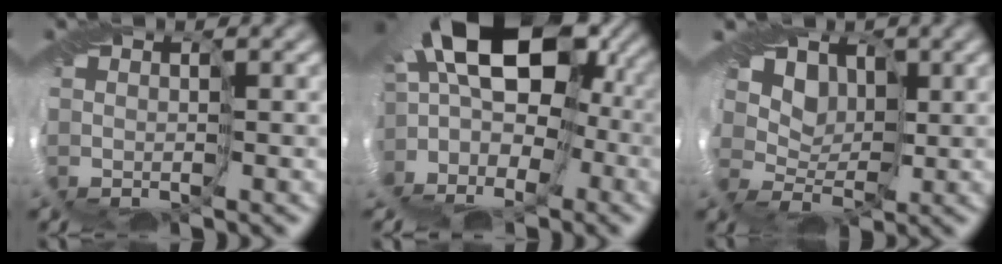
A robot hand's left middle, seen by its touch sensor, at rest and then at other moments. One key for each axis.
{"total": 15.9, "fx": -1.6, "fy": 10.9, "fz": 11.5, "tx": -0.170, "ty": 0.015, "tz": -0.058}
{"total": 9.3, "fx": 1.6, "fy": 6.9, "fz": 6.1, "tx": -0.075, "ty": 0.024, "tz": -0.005}